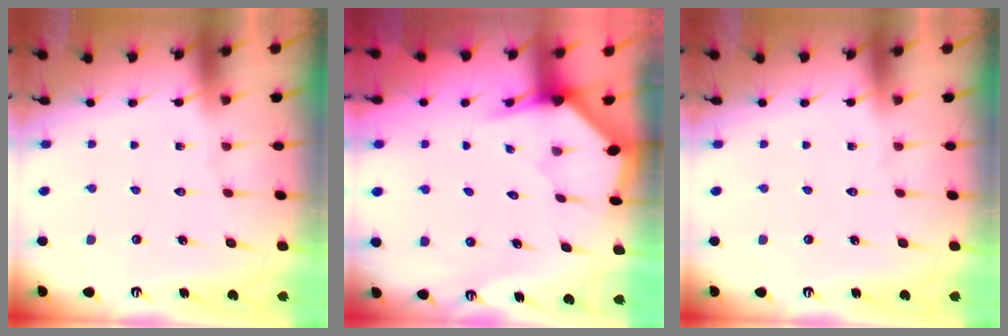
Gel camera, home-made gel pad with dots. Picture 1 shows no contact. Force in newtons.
{"total": 2.8, "press": 2.8, "slide": 0.2}
{"total": 0.0}